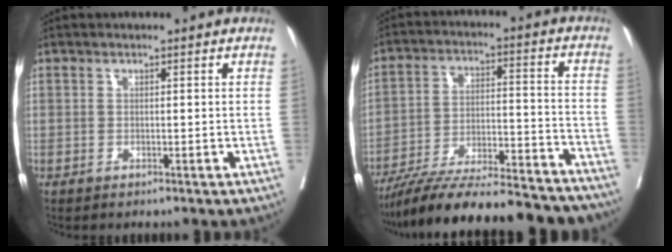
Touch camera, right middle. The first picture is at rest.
{"total": 26.8, "force": [-23.9, 3.8, 11.5], "torque": [-0.144, -0.012, -0.347]}